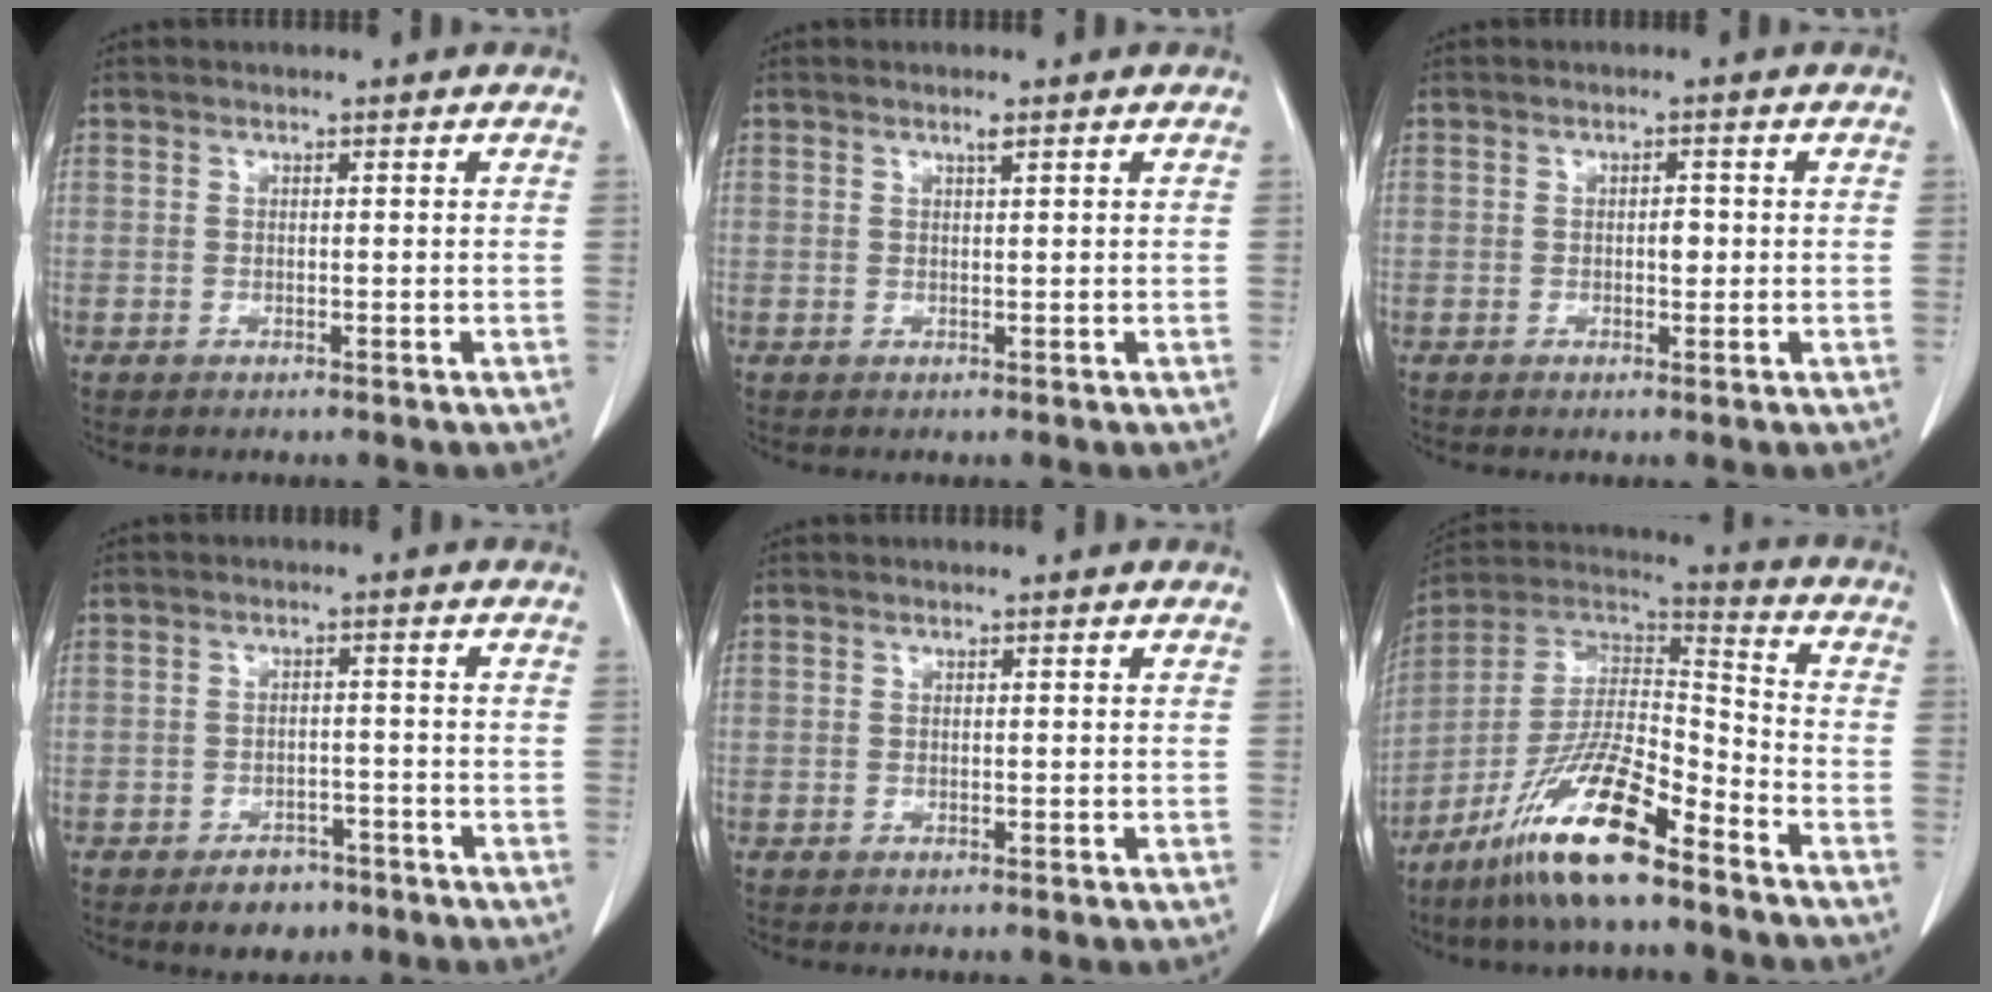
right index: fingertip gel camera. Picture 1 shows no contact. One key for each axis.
{"total": 0.8, "fx": 0.5, "fy": -0.1, "fz": 0.6, "tx": -0.013, "ty": -0.001, "tz": 0.011}
{"total": 1.6, "fx": 0.0, "fy": 0.8, "fz": 1.4, "tx": -0.019, "ty": 0.002, "tz": 0.000}
{"total": 4.5, "fx": -3.1, "fy": 2.6, "fz": 1.8, "tx": -0.025, "ty": 0.005, "tz": -0.039}
{"total": 0.0}
{"total": 16.2, "fx": -10.6, "fy": 2.8, "fz": 11.9, "tx": -0.229, "ty": 0.004, "tz": -0.193}